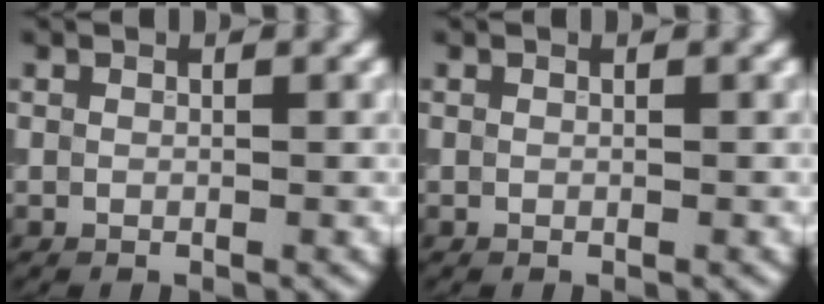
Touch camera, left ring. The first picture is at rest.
{"total": 0.0}